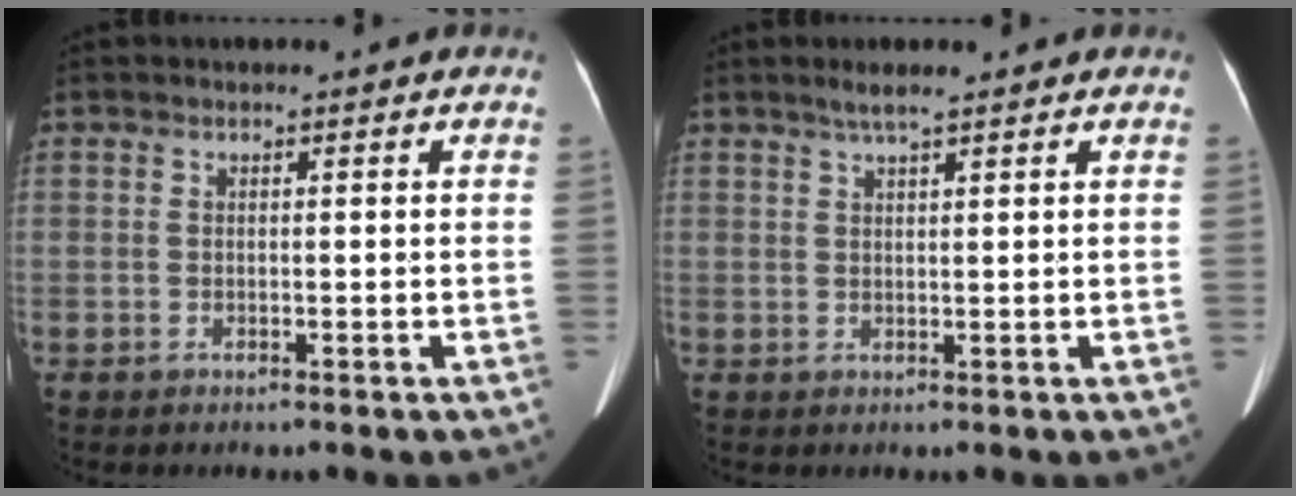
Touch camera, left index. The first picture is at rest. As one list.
[{"total": 2.5, "force": [1.8, 0.0, 1.6], "torque": [-0.036, 0.008, 0.035]}]